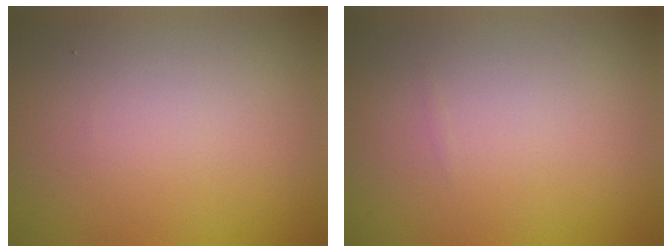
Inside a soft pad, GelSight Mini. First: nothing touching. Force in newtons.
{"total": 0.0}